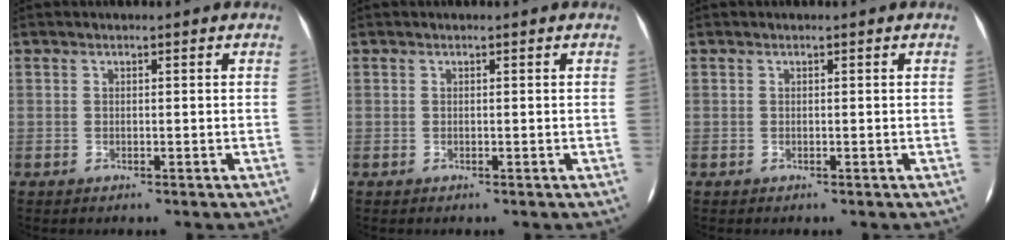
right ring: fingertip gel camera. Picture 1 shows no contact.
{"total": 0.0}
{"total": 0.0}